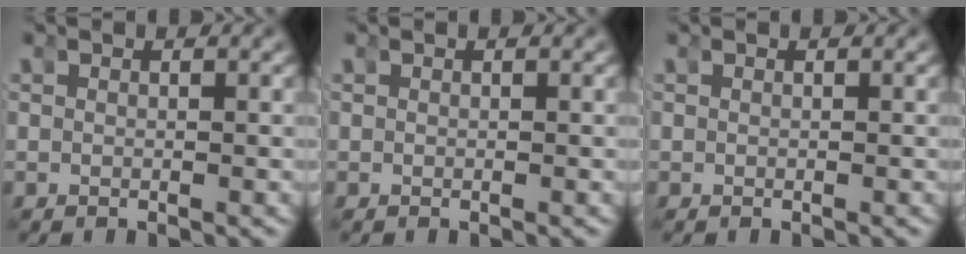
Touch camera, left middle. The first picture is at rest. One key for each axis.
{"total": 0.0}
{"total": 0.0}